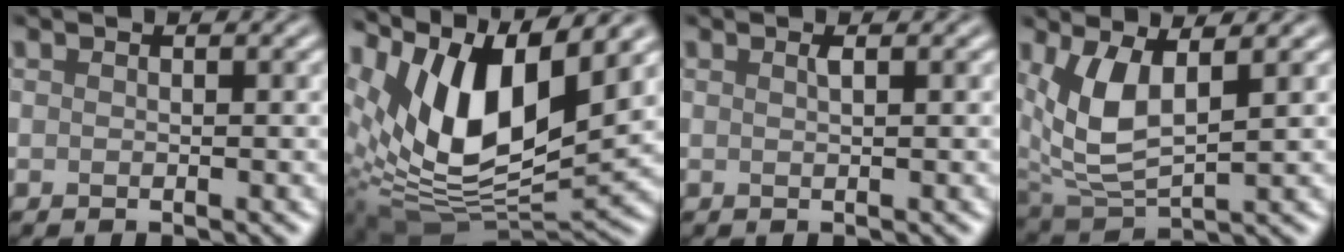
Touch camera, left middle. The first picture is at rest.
{"total": 13.1, "force": [5.9, 5.8, 10.1], "torque": [-0.189, 0.002, 0.112]}
{"total": 0.7, "force": [0.3, 0.2, 0.6], "torque": [-0.007, 0.001, 0.005]}
{"total": 5.9, "force": [1.8, 2.6, 5.0], "torque": [-0.118, -0.012, 0.042]}